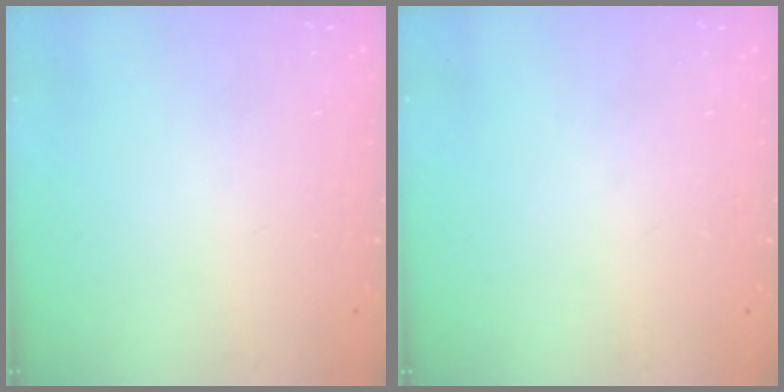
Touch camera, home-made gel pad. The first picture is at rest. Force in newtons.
{"total": 0.0}